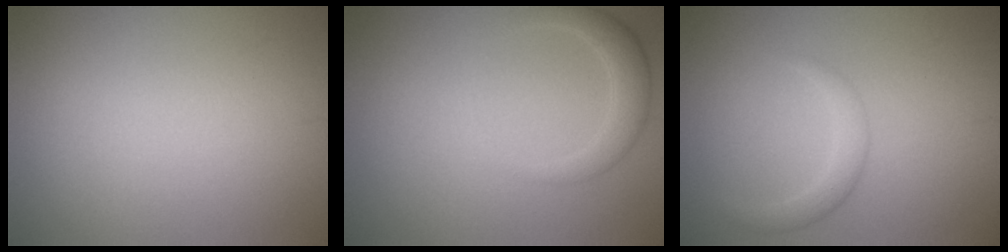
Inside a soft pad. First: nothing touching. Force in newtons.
{"total": 2.2, "press": 2.2, "slide": 0.2}
{"total": 1.8, "press": 1.8, "slide": 0.1}